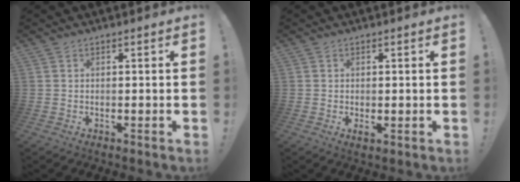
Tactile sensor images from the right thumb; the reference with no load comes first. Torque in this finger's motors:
{"motor_torque": [-0.34, 0.12, -0.32, 0.37, 0.00]}